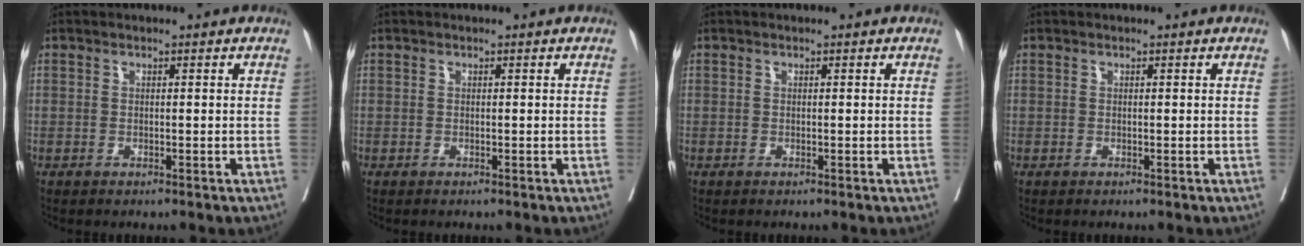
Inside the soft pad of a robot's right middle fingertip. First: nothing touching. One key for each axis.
{"total": 0.0}
{"total": 0.0}
{"total": 0.0}